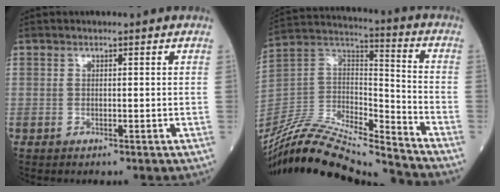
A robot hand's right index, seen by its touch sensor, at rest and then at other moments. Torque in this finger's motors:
{"motor_torque": [-0.33, -0.92, 0.40, 0.09]}